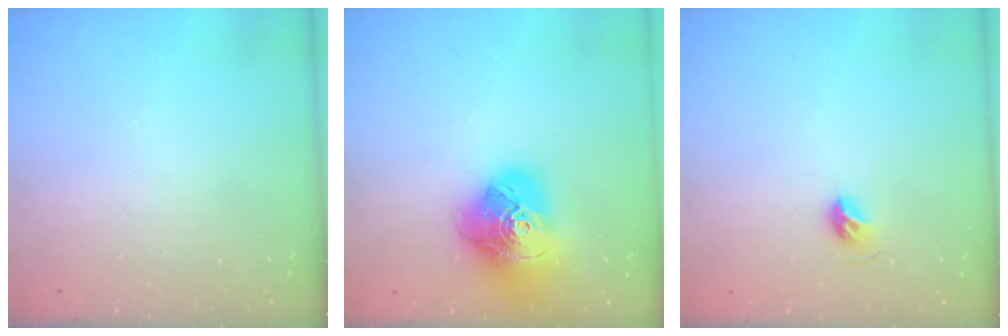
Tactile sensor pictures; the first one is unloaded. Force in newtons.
{"total": 19.4, "press": 19.3, "slide": 2.3}
{"total": 5.3, "press": 5.2, "slide": 0.9}